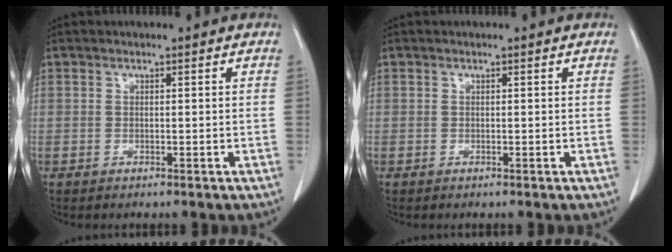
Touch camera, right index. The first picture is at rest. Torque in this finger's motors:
{"motor_torque": [0.00, 0.00, 0.00, 0.00]}